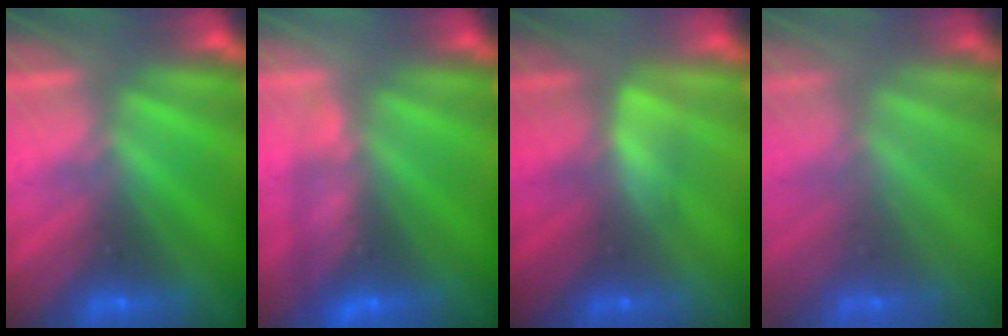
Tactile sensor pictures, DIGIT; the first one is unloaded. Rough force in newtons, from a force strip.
{"total": 4.7}
{"total": 2.7}
{"total": 2.0}